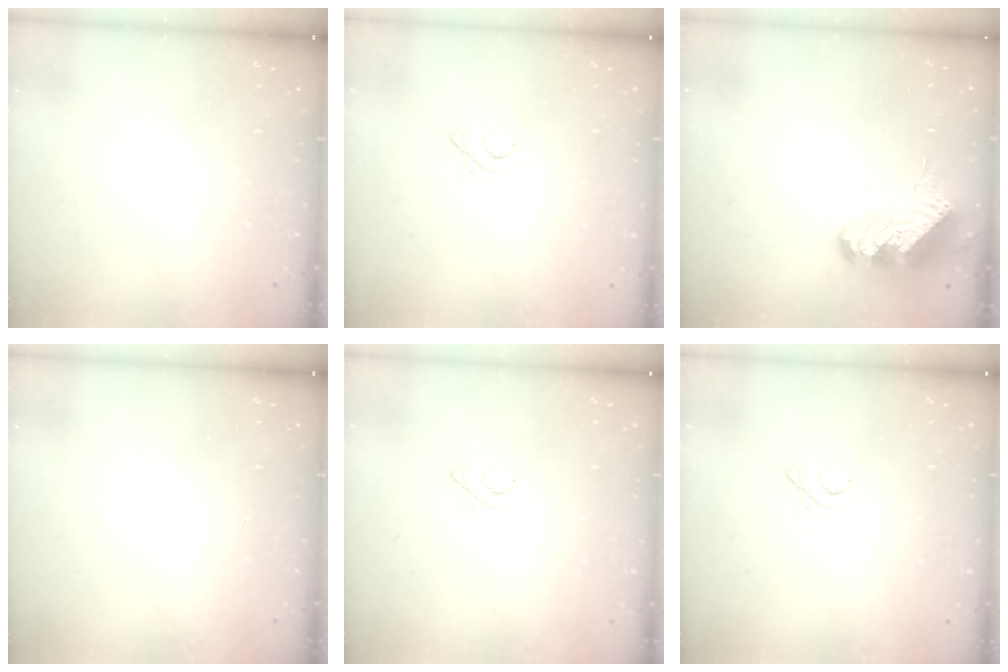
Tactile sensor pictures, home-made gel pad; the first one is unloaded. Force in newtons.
{"total": 2.9, "press": 2.9, "slide": 0.3}
{"total": 12.9, "press": 12.8, "slide": 1.7}
{"total": 0.0}
{"total": 2.5, "press": 2.5, "slide": 0.3}
{"total": 2.9, "press": 2.9, "slide": 0.3}